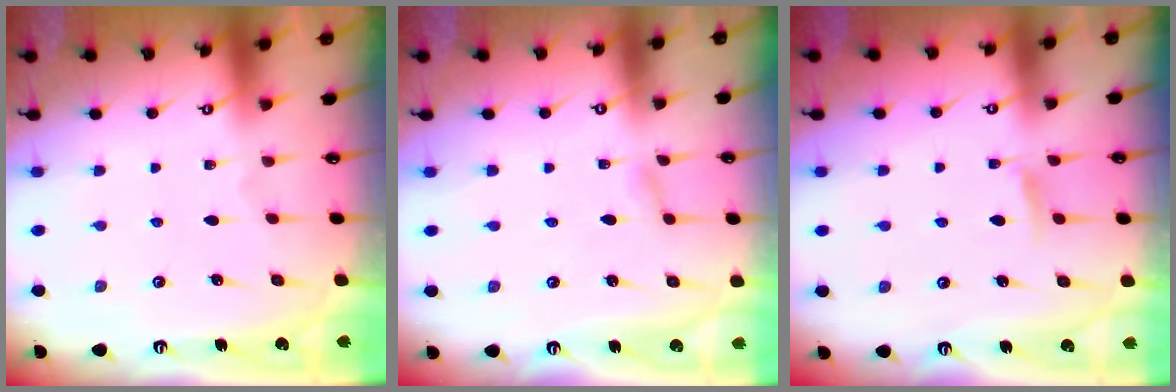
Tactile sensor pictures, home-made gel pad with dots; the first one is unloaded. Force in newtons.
{"total": 0.9, "press": 0.9, "slide": 0.1}
{"total": 5.3, "press": 5.2, "slide": 0.7}